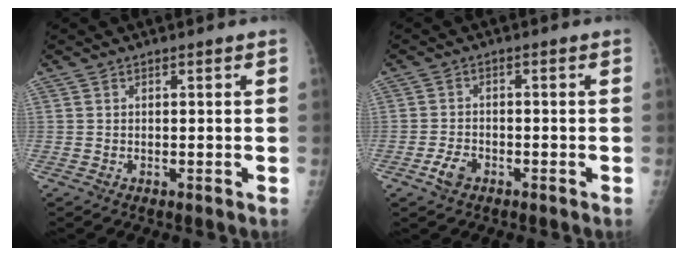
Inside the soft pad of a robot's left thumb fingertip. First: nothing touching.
{"total": 3.4, "force": [-1.9, 2.1, 1.9], "torque": [-0.036, 0.010, -0.034]}